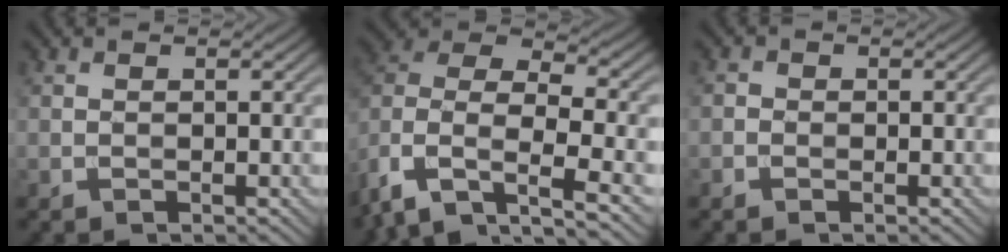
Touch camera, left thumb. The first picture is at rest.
{"total": 11.6, "force": [-4.6, 7.4, 7.6], "torque": [-0.192, -0.018, -0.083]}
{"total": 0.9, "force": [-0.6, 0.7, 0.2], "torque": [-0.004, 0.000, -0.013]}